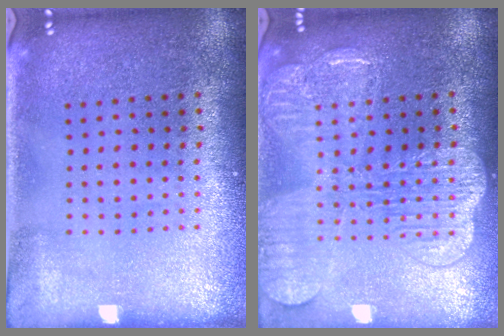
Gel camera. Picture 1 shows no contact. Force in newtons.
{"total": 3.7, "press": 3.6, "slide": 0.5}